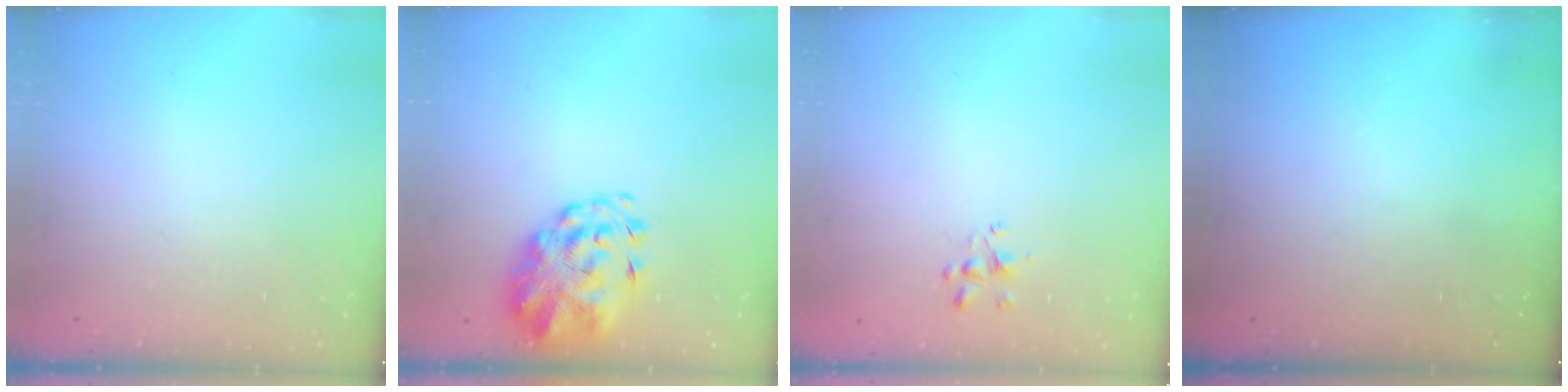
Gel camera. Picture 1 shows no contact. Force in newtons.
{"total": 4.2, "press": 4.0, "slide": 1.4}
{"total": 1.2, "press": 1.1, "slide": 0.5}
{"total": 0.0}